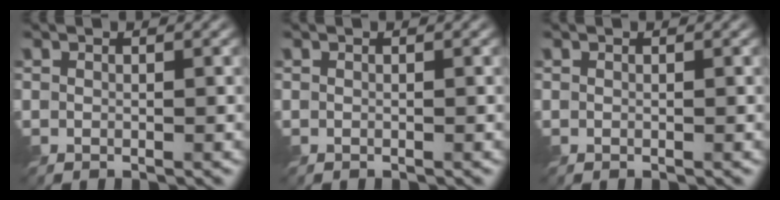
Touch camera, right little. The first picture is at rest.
{"total": 0.0}
{"total": 0.0}